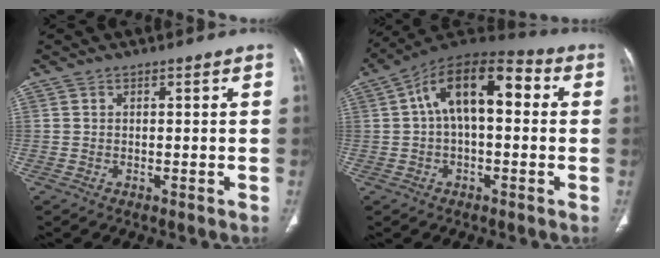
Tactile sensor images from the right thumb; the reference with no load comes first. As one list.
[{"total": 15.4, "force": [2.5, 7.8, 13.0], "torque": [-0.199, 0.043, 0.032]}]